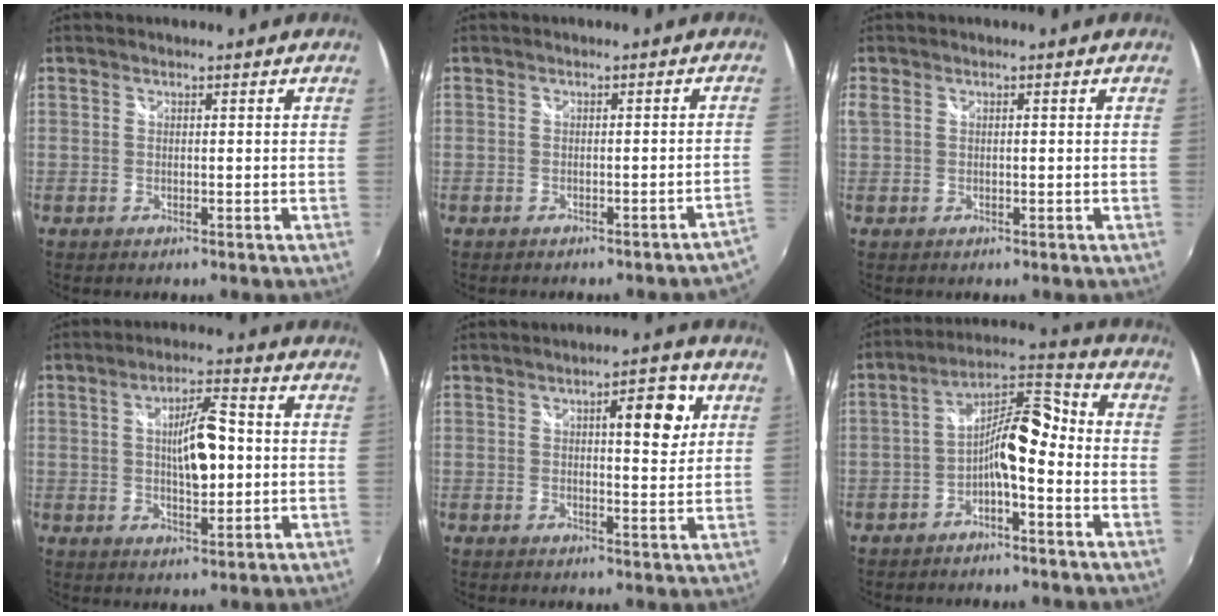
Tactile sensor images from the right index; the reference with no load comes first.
{"total": 3.0, "force": [-2.4, -0.1, 1.8], "torque": [-0.025, -0.008, -0.030]}
{"total": 2.3, "force": [0.0, 1.5, 1.7], "torque": [-0.034, -0.001, 0.001]}
{"total": 8.8, "force": [0.3, 3.0, 8.2], "torque": [-0.135, 0.007, 0.009]}
{"total": 7.4, "force": [2.5, 2.3, 6.5], "torque": [-0.080, 0.013, 0.036]}
{"total": 9.0, "force": [-3.5, 2.9, 7.7], "torque": [-0.149, 0.026, -0.062]}